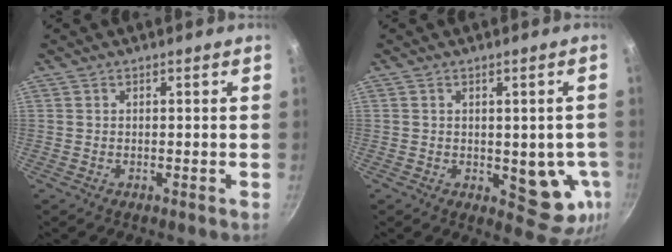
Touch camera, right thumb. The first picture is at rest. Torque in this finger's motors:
{"motor_torque": [3.28, 1.72, 0.86, -0.65, 0.36]}